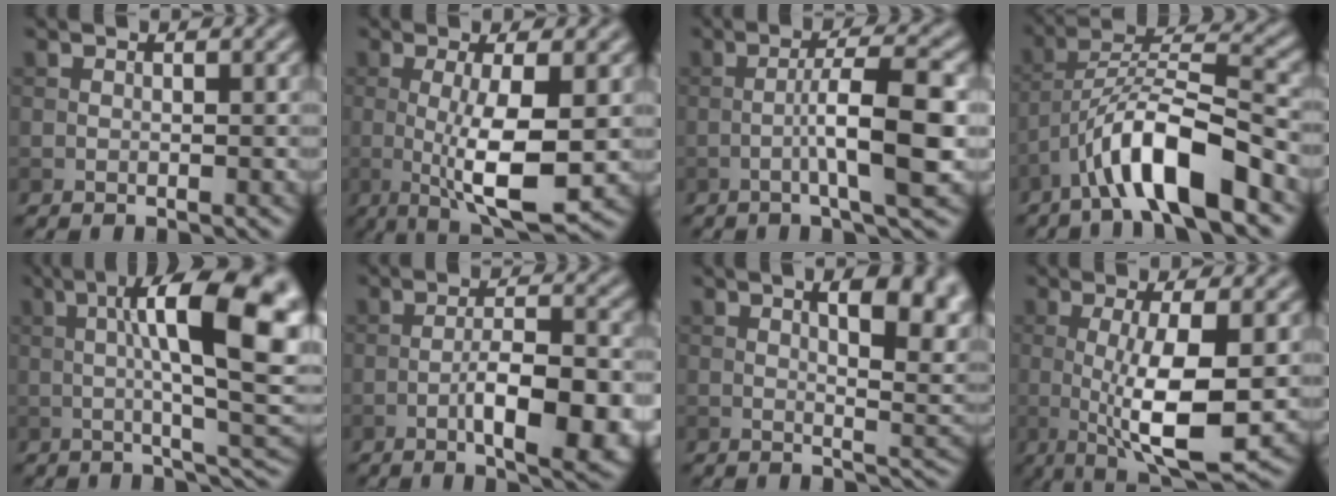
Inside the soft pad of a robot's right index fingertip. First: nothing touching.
{"total": 7.3, "force": [-0.5, 1.6, 7.1], "torque": [-0.121, -0.010, -0.004]}
{"total": 6.4, "force": [-1.4, 0.8, 6.1], "torque": [-0.098, 0.013, -0.028]}
{"total": 9.1, "force": [-5.3, 2.1, 7.1], "torque": [-0.119, 0.019, -0.094]}
{"total": 14.8, "force": [2.2, 3.8, 14.1], "torque": [-0.182, 0.009, 0.036]}
{"total": 7.9, "force": [-2.7, 2.3, 7.0], "torque": [-0.110, -0.002, -0.038]}
{"total": 8.5, "force": [3.1, 3.3, 7.2], "torque": [-0.071, 0.007, 0.045]}
{"total": 8.3, "force": [-0.4, 2.0, 8.0], "torque": [-0.134, -0.010, -0.003]}